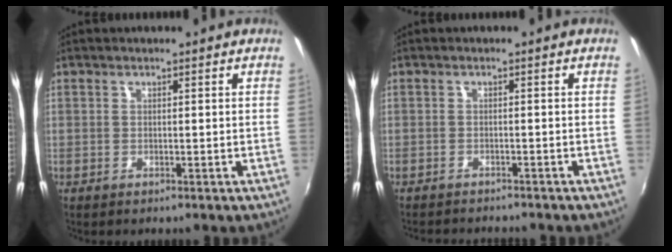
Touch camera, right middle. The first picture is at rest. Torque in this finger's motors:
{"motor_torque": [0.24, -0.36, 0.06, 0.04]}